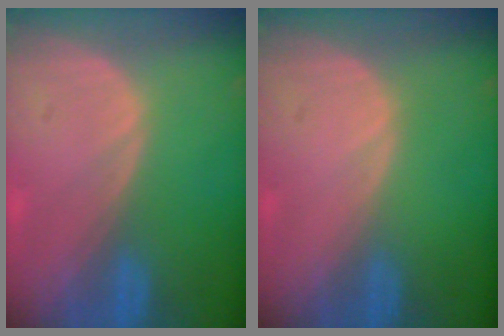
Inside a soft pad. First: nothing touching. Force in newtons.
{"total": 0.0}